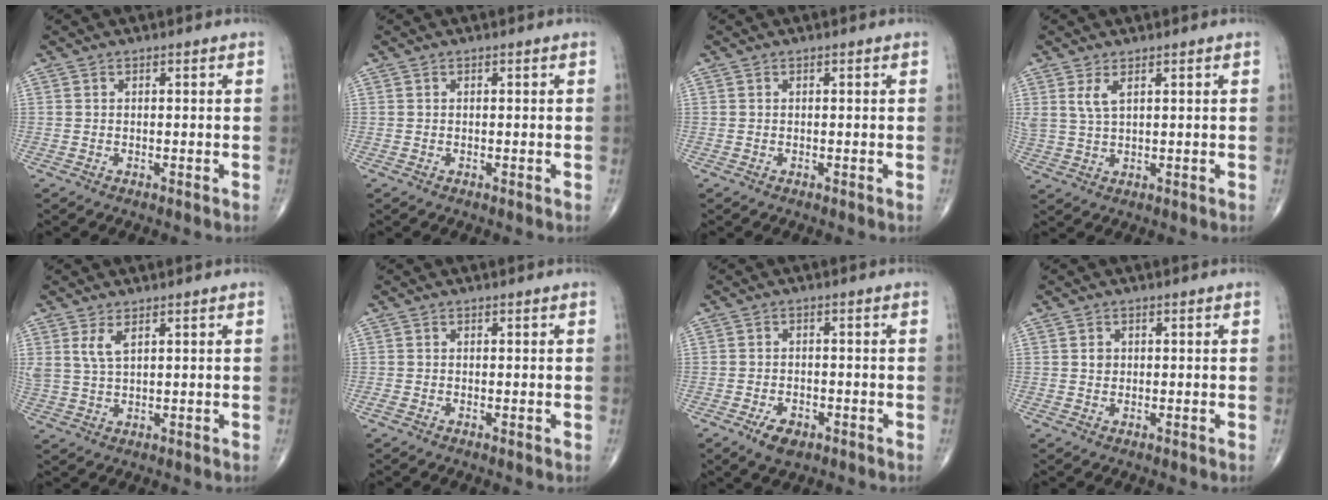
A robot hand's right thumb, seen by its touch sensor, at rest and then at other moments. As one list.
[{"total": 0.0}, {"total": 0.0}, {"total": 3.3, "force": [1.7, 1.2, 2.6], "torque": [-0.059, -0.006, 0.041]}, {"total": 3.7, "force": [1.9, 1.4, 2.8], "torque": [-0.061, -0.007, 0.046]}, {"total": 0.9, "force": [-0.3, 0.4, 0.8], "torque": [-0.018, -0.003, -0.007]}, {"total": 4.2, "force": [-2.3, 2.3, 2.7], "torque": [-0.044, 0.003, -0.037]}, {"total": 1.3, "force": [0.2, 1.1, 0.6], "torque": [-0.005, 0.002, 0.004]}]